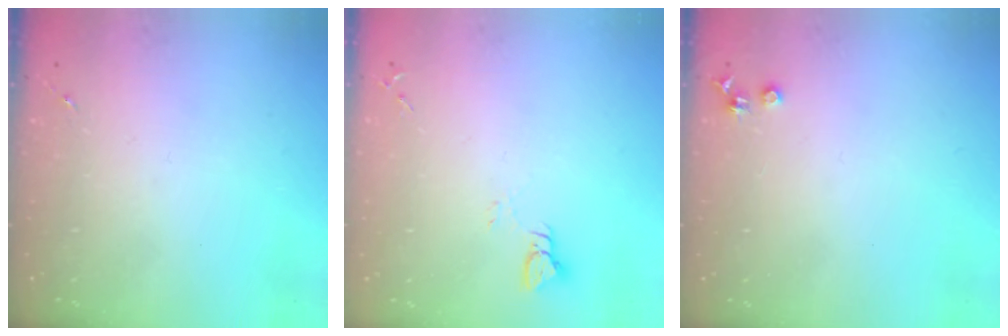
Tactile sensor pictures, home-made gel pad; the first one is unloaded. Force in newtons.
{"total": 2.9, "press": 2.9, "slide": 0.2}
{"total": 3.6, "press": 3.5, "slide": 0.5}